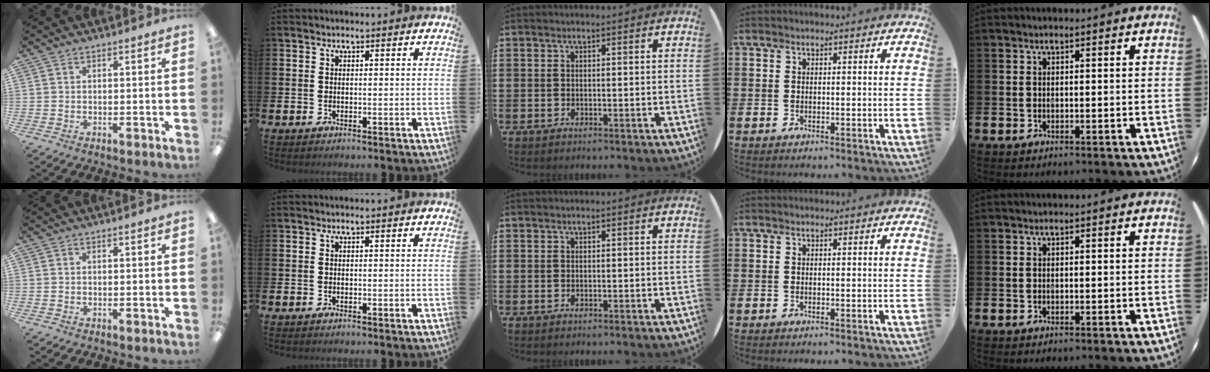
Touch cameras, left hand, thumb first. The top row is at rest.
{}